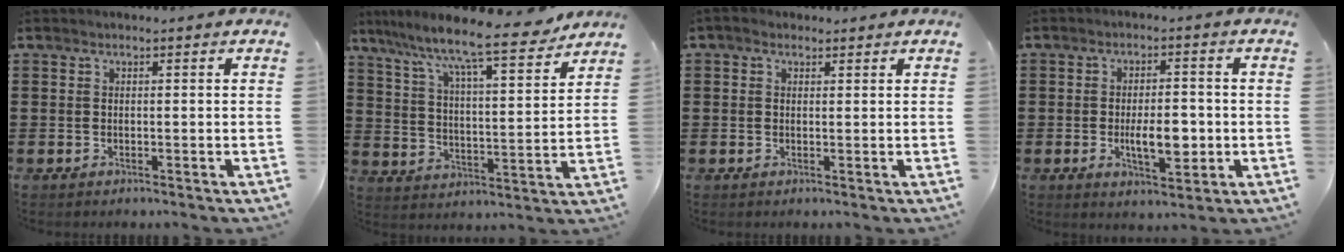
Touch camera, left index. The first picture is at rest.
{"total": 9.5, "force": [8.3, 0.2, 4.7], "torque": [-0.117, -0.059, 0.132]}
{"total": 1.1, "force": [0.5, 0.8, 0.5], "torque": [-0.013, 0.006, 0.010]}
{"total": 6.5, "force": [-1.3, 2.9, 5.7], "torque": [-0.089, -0.004, -0.027]}